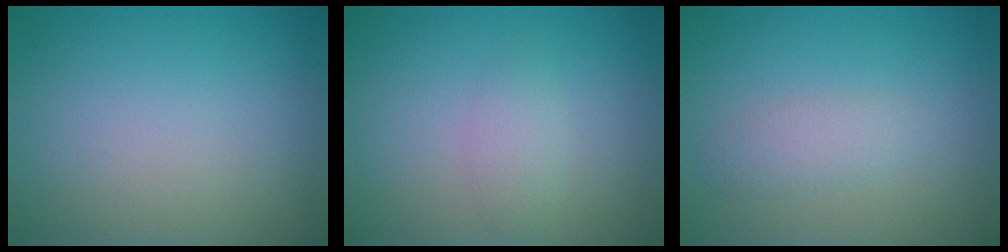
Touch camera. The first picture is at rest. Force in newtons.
{"total": 1.5, "press": 1.5, "slide": 0.0}
{"total": 1.7, "press": 1.7, "slide": 0.1}